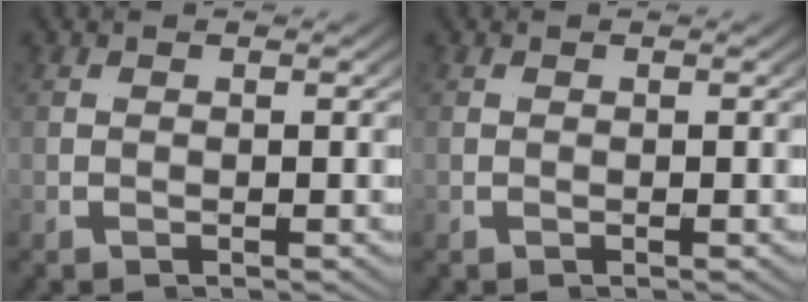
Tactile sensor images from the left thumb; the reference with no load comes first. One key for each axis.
{"total": 0.0}